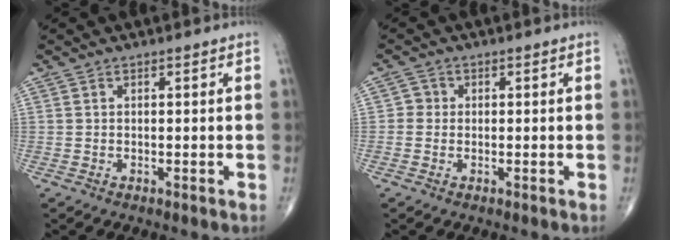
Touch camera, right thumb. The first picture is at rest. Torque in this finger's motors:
{"motor_torque": [-0.30, -0.03, -0.19, -0.35, -0.01]}